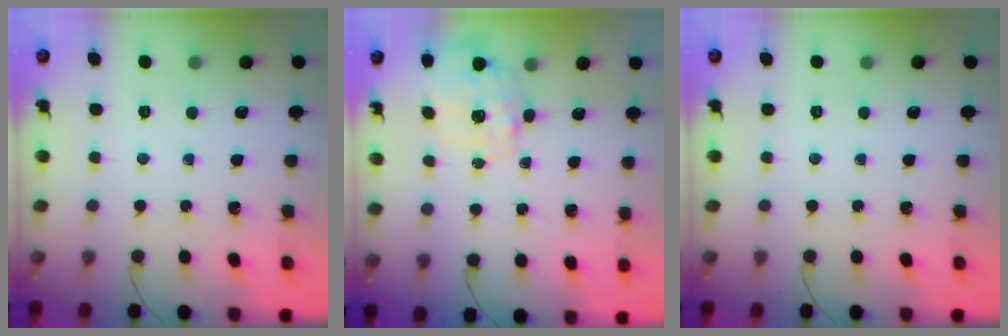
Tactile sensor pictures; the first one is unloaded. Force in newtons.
{"total": 2.8, "press": 2.7, "slide": 0.9}
{"total": 0.0}